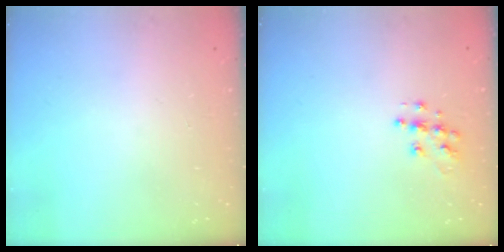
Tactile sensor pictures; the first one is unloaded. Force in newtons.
{"total": 8.8, "press": 8.8, "slide": 0.4}